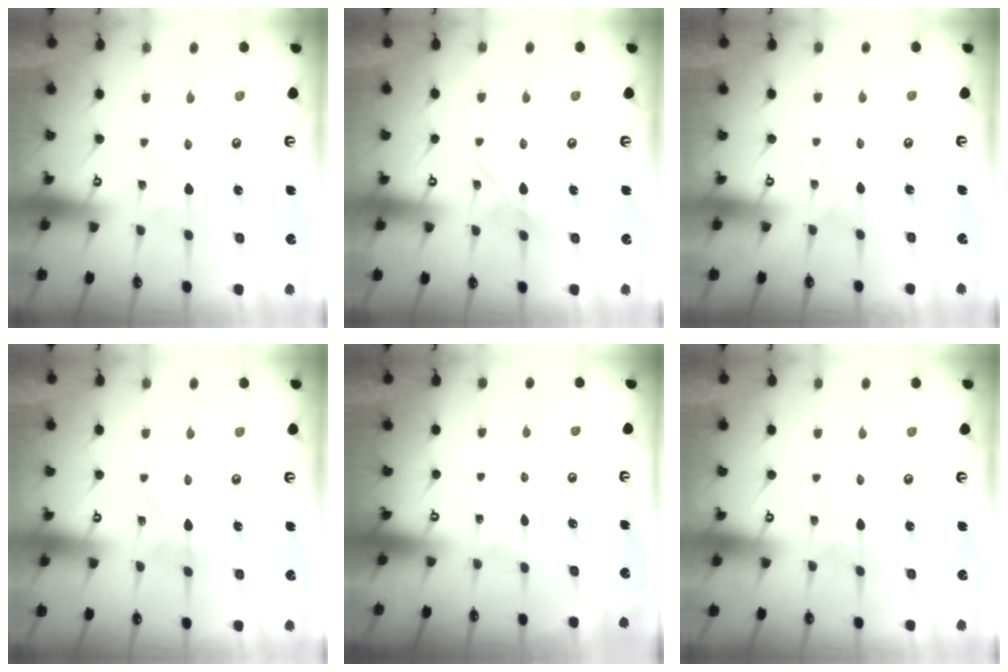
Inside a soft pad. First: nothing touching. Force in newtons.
{"total": 7.0, "press": 7.0, "slide": 0.3}
{"total": 2.3, "press": 2.3, "slide": 0.2}
{"total": 2.6, "press": 2.6, "slide": 0.3}
{"total": 0.0}
{"total": 1.7, "press": 1.7, "slide": 0.1}